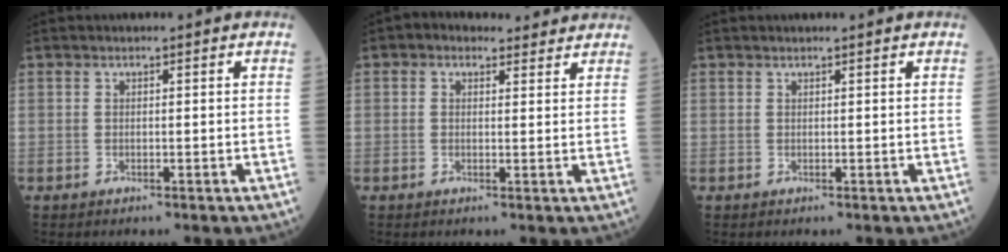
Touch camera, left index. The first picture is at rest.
{"total": 4.2, "force": [3.2, 2.4, 1.4], "torque": [-0.020, 0.022, 0.043]}
{"total": 0.9, "force": [0.8, -0.1, 0.4], "torque": [-0.005, 0.007, 0.015]}